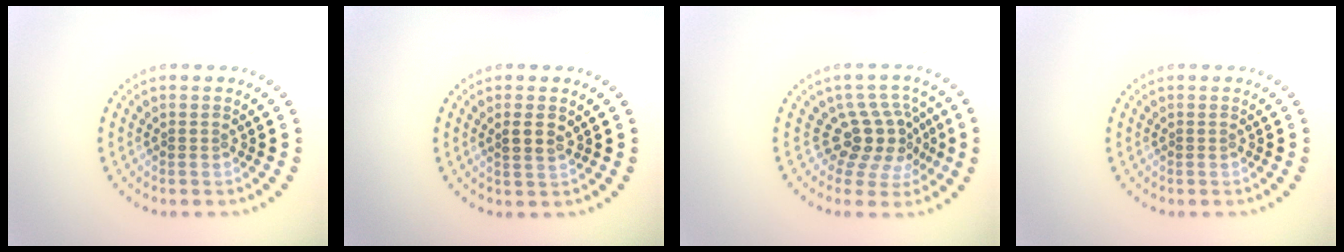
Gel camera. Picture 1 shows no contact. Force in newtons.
{"total": 1.0, "press": 0.9, "slide": 0.4}
{"total": 4.1, "press": 2.9, "slide": 2.8}
{"total": 0.0}